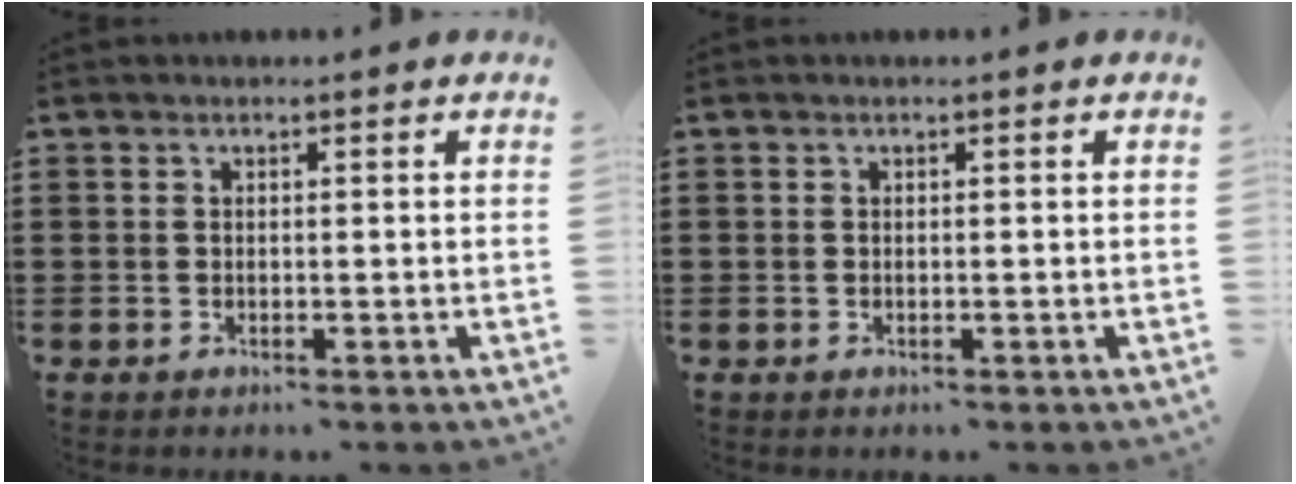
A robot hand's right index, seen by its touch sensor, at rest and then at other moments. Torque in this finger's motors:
{"motor_torque": [0.51, 1.63, 0.00, 0.00]}